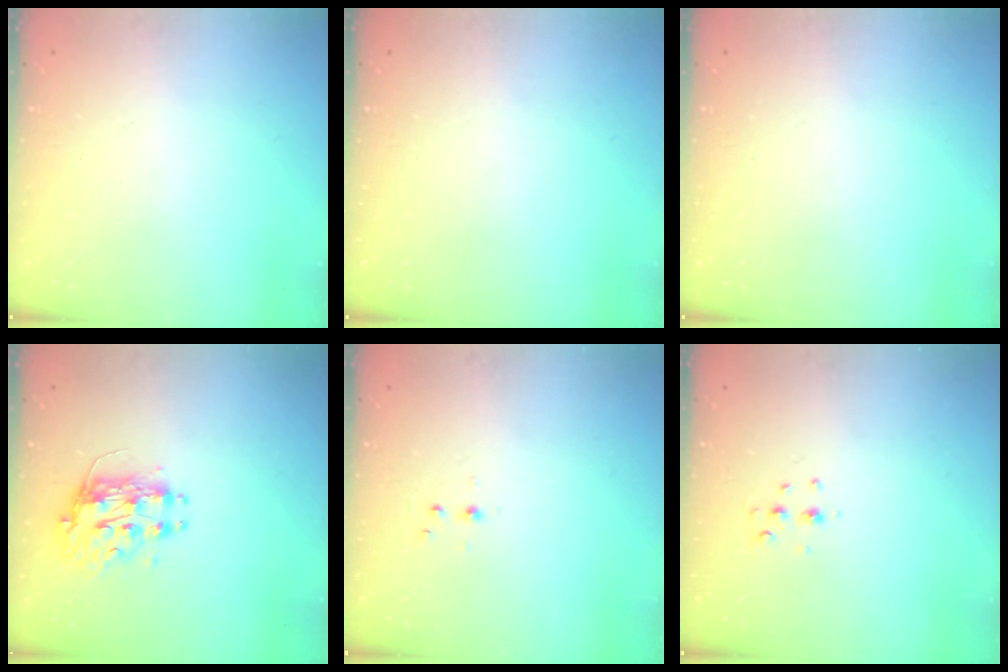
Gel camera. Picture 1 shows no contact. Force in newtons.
{"total": 0.0}
{"total": 0.6, "press": 0.0, "slide": 0.6}
{"total": 9.2, "press": 9.2, "slide": 0.9}
{"total": 3.0, "press": 2.6, "slide": 1.5}
{"total": 4.4, "press": 4.0, "slide": 1.8}